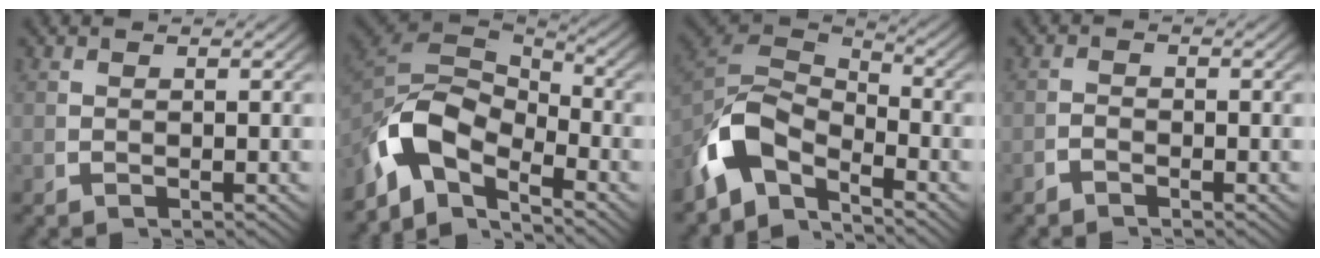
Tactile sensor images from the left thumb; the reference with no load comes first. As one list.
[{"total": 12.4, "force": [-1.6, 8.2, 9.2], "torque": [-0.199, -0.031, -0.020]}, {"total": 10.1, "force": [-1.6, 6.7, 7.4], "torque": [-0.162, -0.018, -0.028]}, {"total": 1.4, "force": [-1.3, -0.1, -0.3], "torque": [0.013, 0.002, -0.031]}]